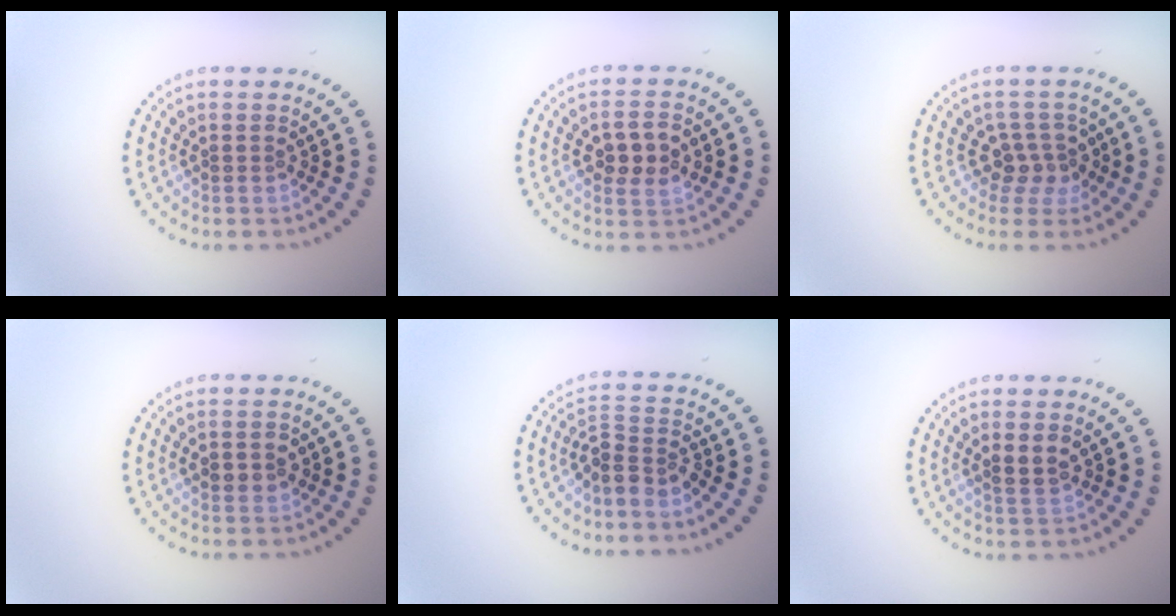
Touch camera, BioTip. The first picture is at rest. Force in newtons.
{"total": 2.9, "press": 2.9, "slide": 0.3}
{"total": 2.6, "press": 2.0, "slide": 1.7}
{"total": 1.3, "press": 1.3, "slide": 0.1}
{"total": 2.7, "press": 2.0, "slide": 1.8}
{"total": 1.8, "press": 1.7, "slide": 0.6}